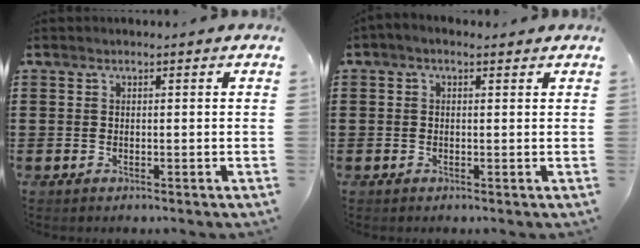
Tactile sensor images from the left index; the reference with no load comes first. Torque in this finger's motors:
{"motor_torque": [0.34, -0.50, 0.19, 0.02]}